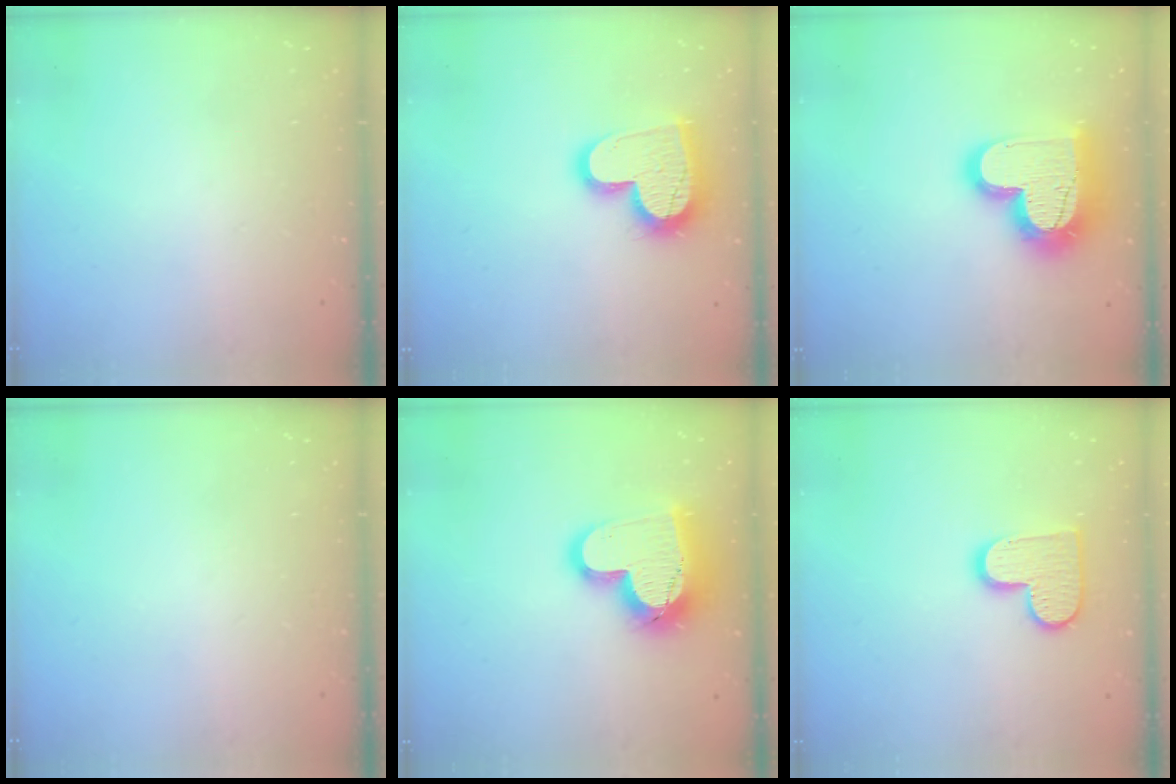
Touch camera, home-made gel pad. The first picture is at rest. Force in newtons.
{"total": 16.6, "press": 16.5, "slide": 1.6}
{"total": 21.0, "press": 21.0, "slide": 1.7}
{"total": 0.0}
{"total": 17.4, "press": 17.4, "slide": 1.3}
{"total": 11.7, "press": 11.6, "slide": 0.6}